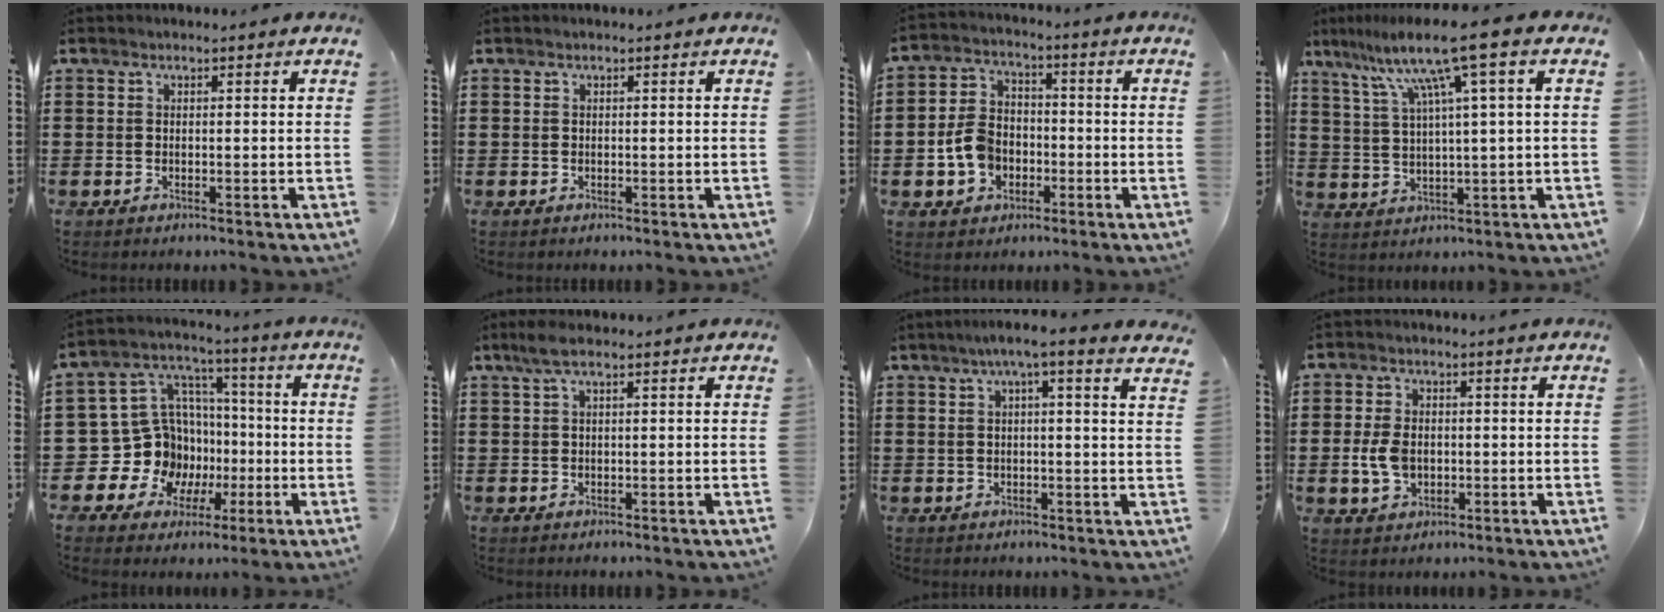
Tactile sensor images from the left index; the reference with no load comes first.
{"total": 0.0}
{"total": 6.9, "force": [-2.0, 5.2, 4.0], "torque": [-0.104, 0.007, -0.042]}
{"total": 10.0, "force": [5.2, -0.6, 8.5], "torque": [-0.186, -0.017, 0.080]}
{"total": 13.9, "force": [-2.6, 12.9, 4.6], "torque": [-0.140, -0.015, -0.023]}
{"total": 2.4, "force": [0.9, 0.4, 2.2], "torque": [-0.049, -0.002, 0.014]}
{"total": 4.1, "force": [2.5, -0.3, 3.2], "torque": [-0.068, -0.001, 0.041]}
{"total": 5.1, "force": [-0.5, 3.5, 3.7], "torque": [-0.094, 0.000, -0.014]}